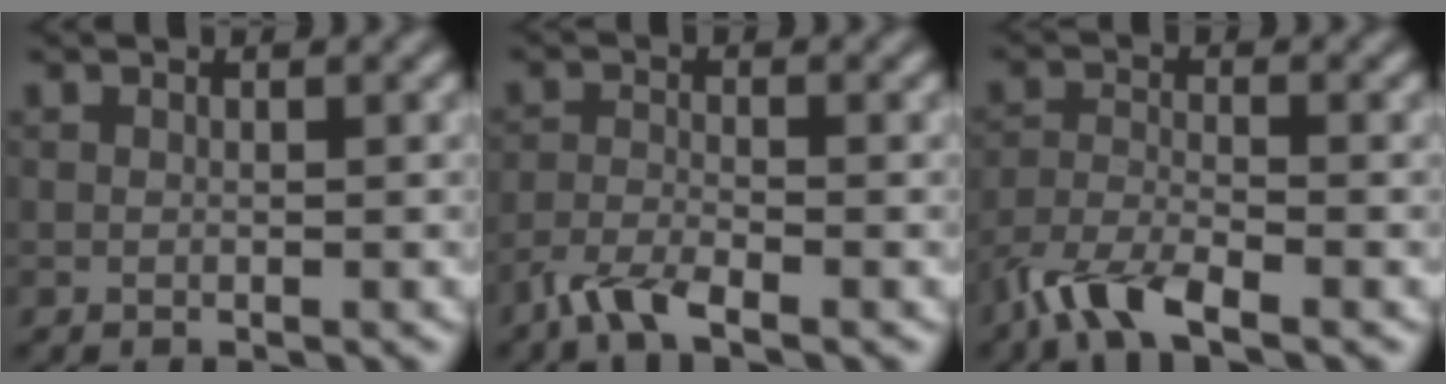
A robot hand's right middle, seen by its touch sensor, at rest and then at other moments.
{"total": 3.2, "force": [-2.5, 0.6, 1.9], "torque": [-0.043, -0.004, -0.058]}
{"total": 4.9, "force": [-3.8, 1.1, 2.9], "torque": [-0.060, -0.007, -0.081]}